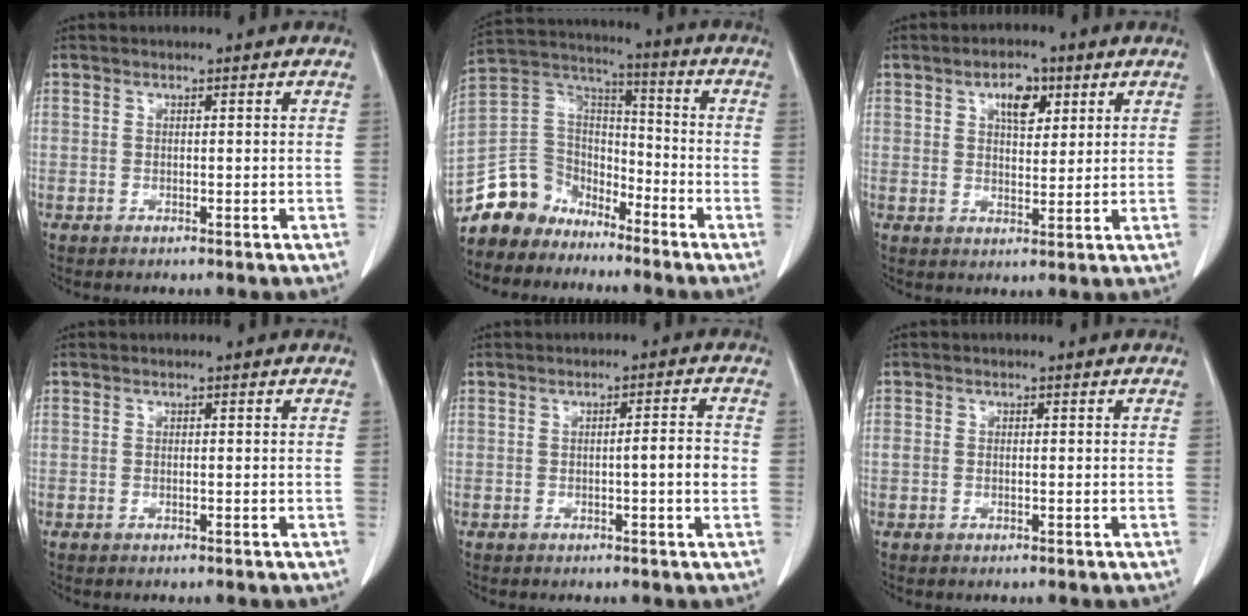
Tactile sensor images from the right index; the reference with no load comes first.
{"total": 10.7, "force": [-8.5, 6.5, 0.8], "torque": [-0.022, 0.062, -0.166]}
{"total": 5.2, "force": [2.5, 2.7, 3.8], "torque": [-0.062, 0.005, 0.041]}
{"total": 0.0}
{"total": 3.4, "force": [-0.5, 0.0, 3.3], "torque": [-0.048, 0.001, -0.009]}
{"total": 1.2, "force": [-0.1, 0.8, 0.9], "torque": [-0.022, 0.009, 0.002]}